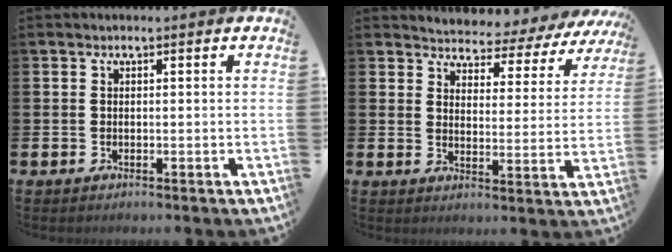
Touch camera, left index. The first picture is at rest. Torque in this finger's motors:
{"motor_torque": [1.52, -0.62, 0.30, 0.06]}